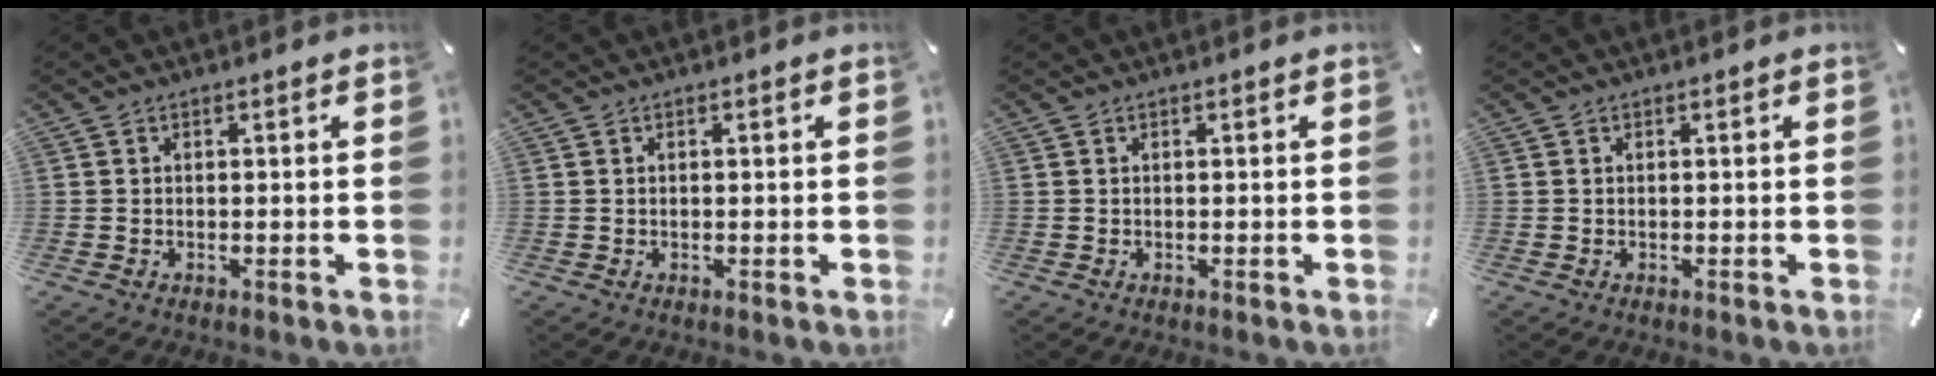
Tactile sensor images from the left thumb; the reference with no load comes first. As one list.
[{"total": 0.0}, {"total": 0.0}, {"total": 0.0}]